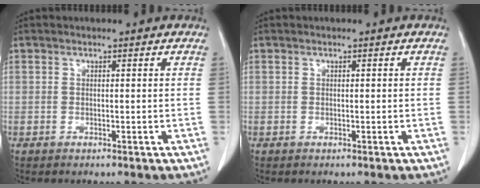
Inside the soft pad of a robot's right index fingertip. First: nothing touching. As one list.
[{"total": 0.0}]